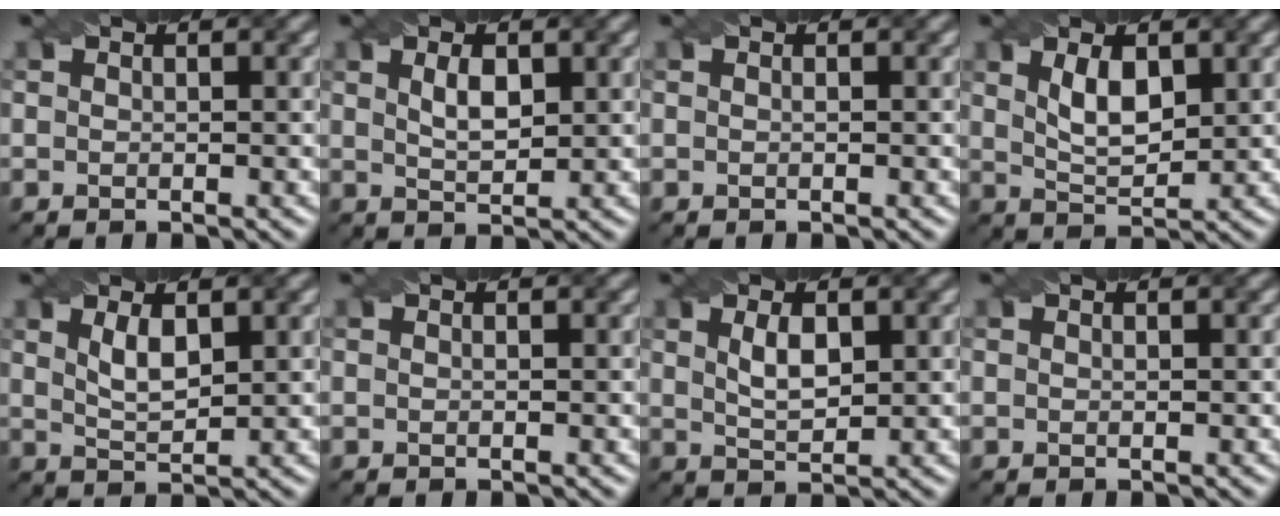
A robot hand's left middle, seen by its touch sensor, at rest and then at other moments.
{"total": 2.4, "force": [0.9, 1.1, 2.0], "torque": [-0.040, 0.000, 0.021]}
{"total": 0.0}
{"total": 3.7, "force": [1.4, 1.7, 2.9], "torque": [-0.060, -0.001, 0.030]}
{"total": 2.6, "force": [1.2, 1.0, 2.1], "torque": [-0.047, -0.002, 0.027]}
{"total": 0.0}
{"total": 2.8, "force": [1.0, 1.2, 2.3], "torque": [-0.048, 0.000, 0.023]}
{"total": 0.0}